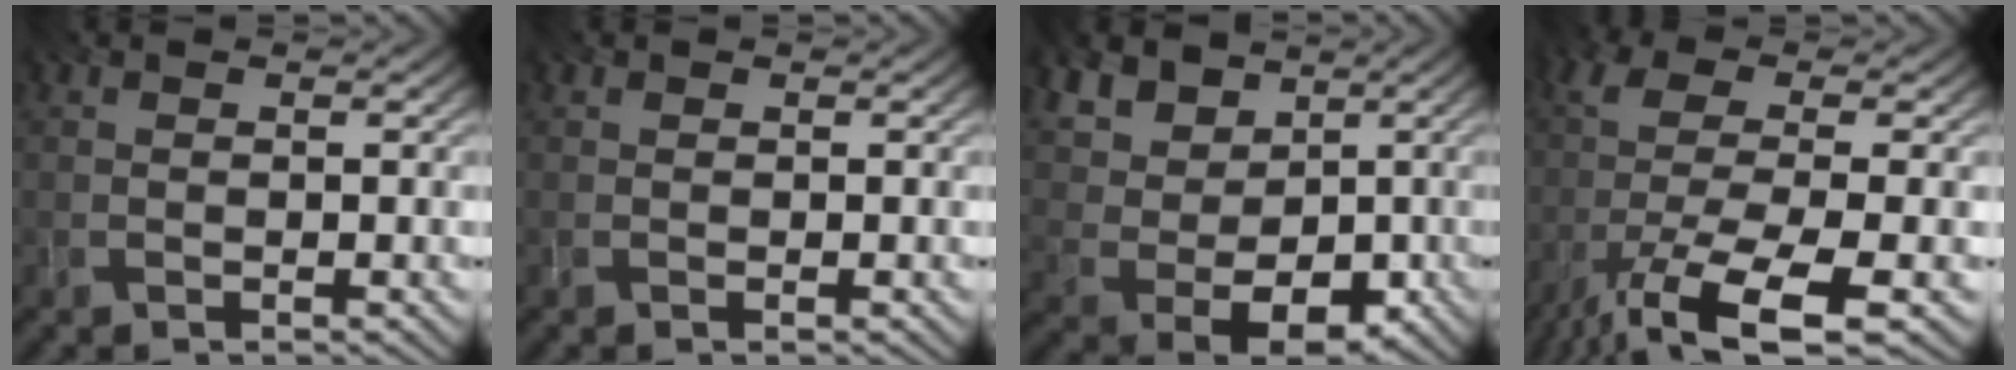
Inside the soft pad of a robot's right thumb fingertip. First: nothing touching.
{"total": 0.0}
{"total": 9.8, "force": [3.0, 7.4, 5.6], "torque": [-0.142, 0.014, 0.055]}
{"total": 11.2, "force": [-6.3, 2.4, 9.0], "torque": [-0.174, -0.013, -0.125]}